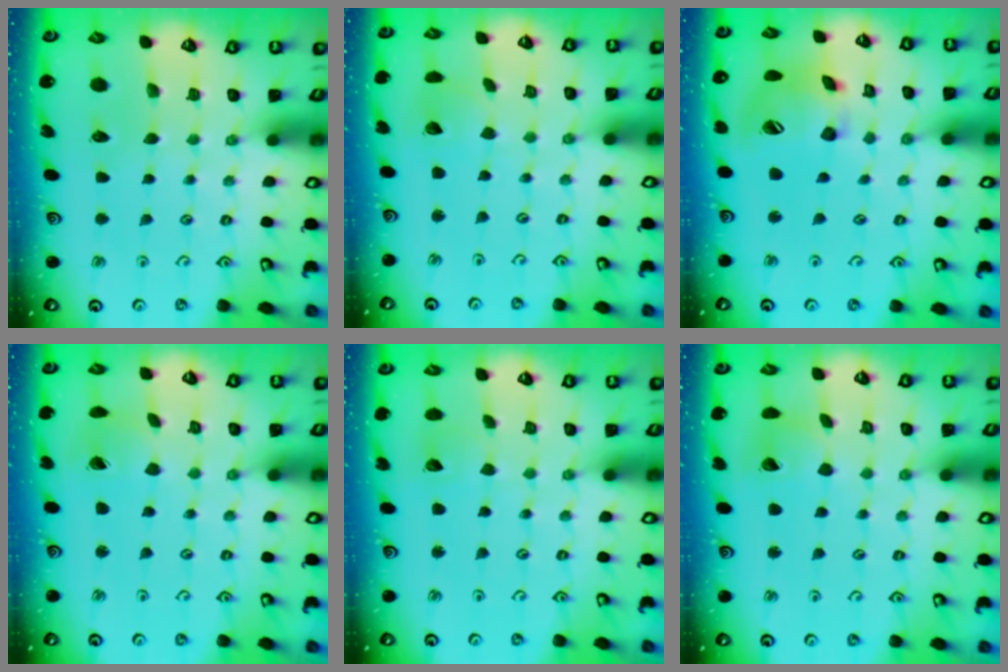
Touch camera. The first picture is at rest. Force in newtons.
{"total": 1.8, "press": 1.7, "slide": 0.3}
{"total": 16.4, "press": 16.3, "slide": 2.2}
{"total": 1.2, "press": 1.1, "slide": 0.2}
{"total": 2.5, "press": 2.5, "slide": 0.4}
{"total": 6.1, "press": 6.0, "slide": 0.8}